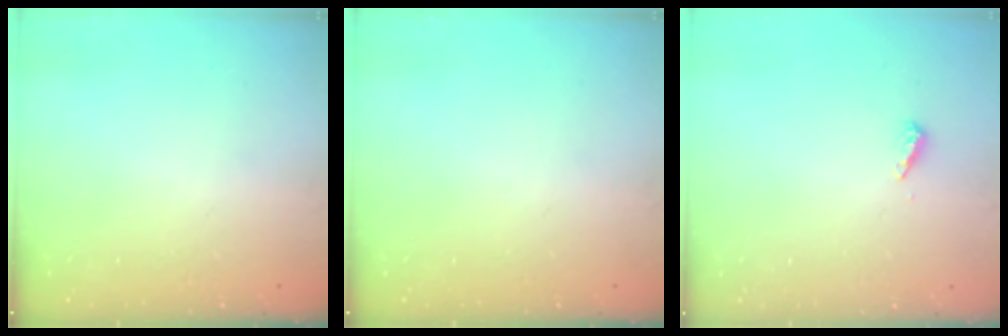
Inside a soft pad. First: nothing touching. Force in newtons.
{"total": 0.0}
{"total": 4.3, "press": 4.2, "slide": 0.6}